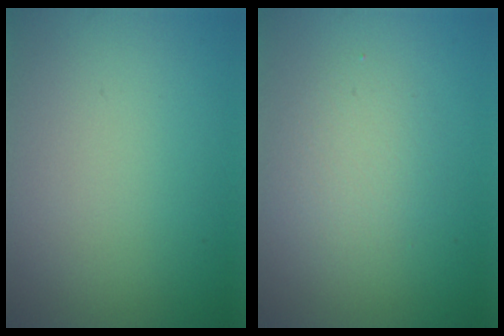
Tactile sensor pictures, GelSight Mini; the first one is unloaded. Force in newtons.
{"total": 2.4, "press": 2.4, "slide": 0.2}